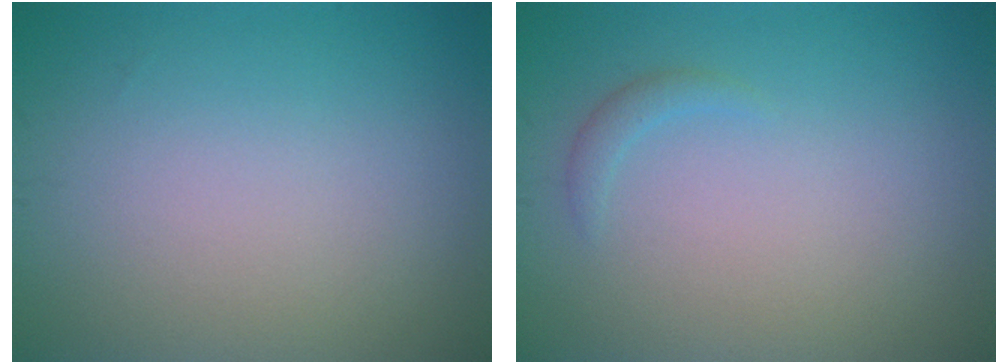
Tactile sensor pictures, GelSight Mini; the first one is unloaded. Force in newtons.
{"total": 0.9, "press": 0.9, "slide": 0.0}